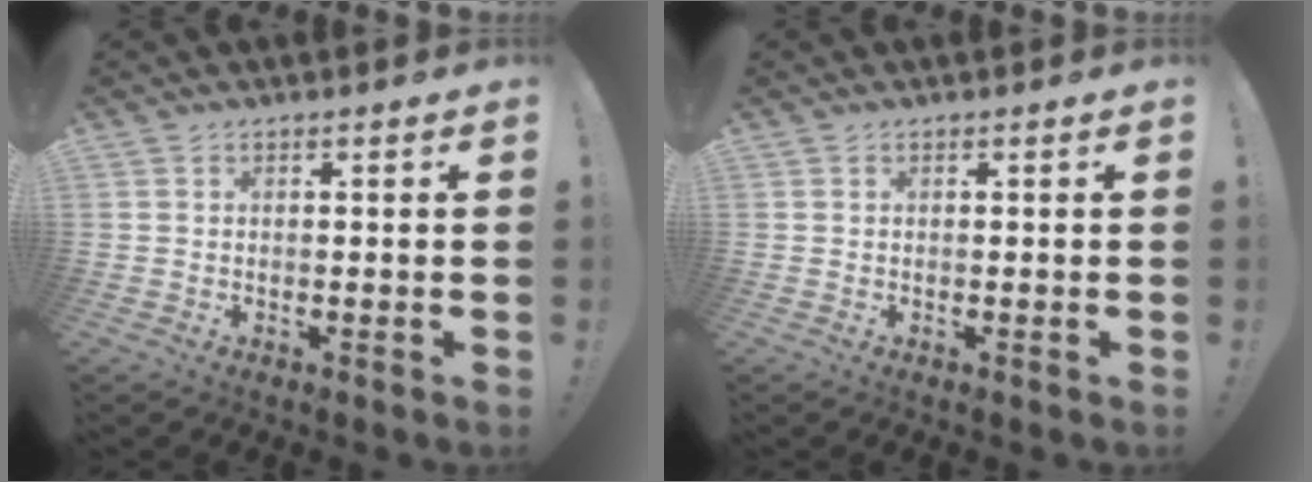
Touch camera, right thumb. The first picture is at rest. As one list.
[{"total": 0.0}]